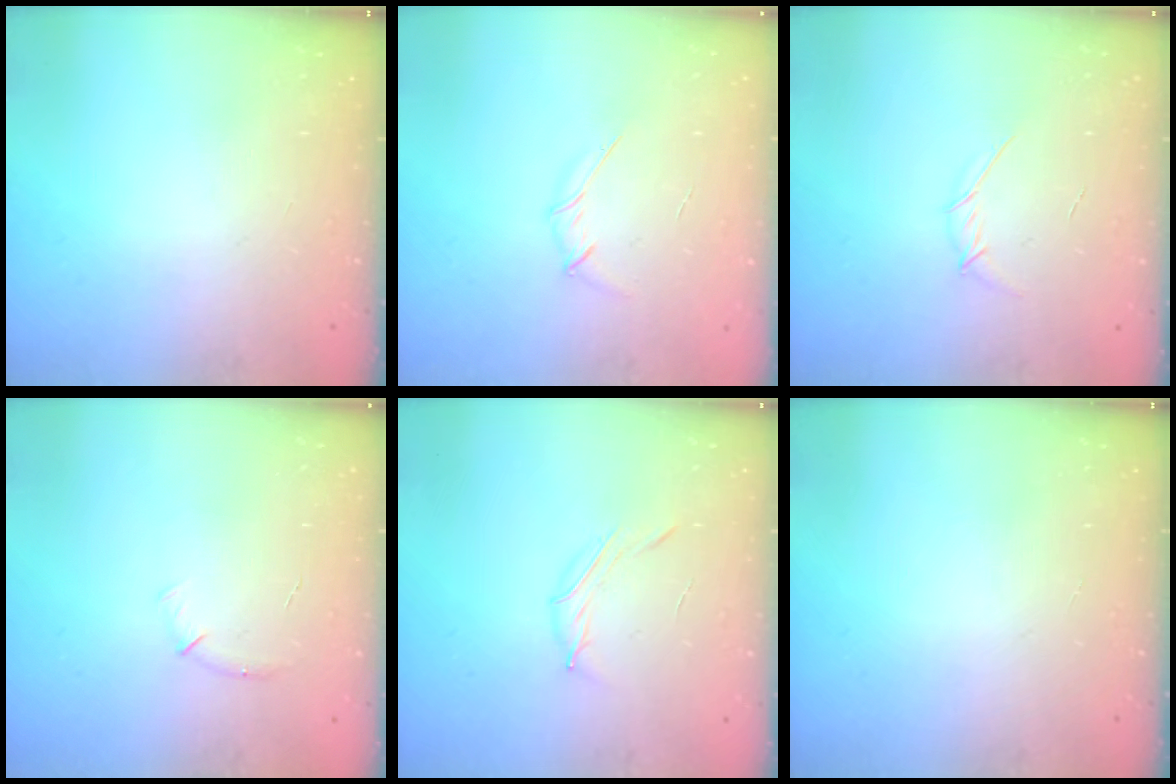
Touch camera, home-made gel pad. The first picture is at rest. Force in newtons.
{"total": 3.3, "press": 3.2, "slide": 0.9}
{"total": 4.2, "press": 4.2, "slide": 0.8}
{"total": 5.5, "press": 5.2, "slide": 1.6}
{"total": 4.2, "press": 4.0, "slide": 1.2}
{"total": 0.0}